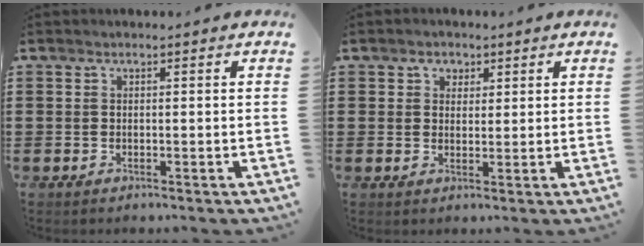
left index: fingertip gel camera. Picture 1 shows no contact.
{"total": 2.2, "force": [1.2, 1.8, 0.4], "torque": [-0.008, 0.006, 0.018]}